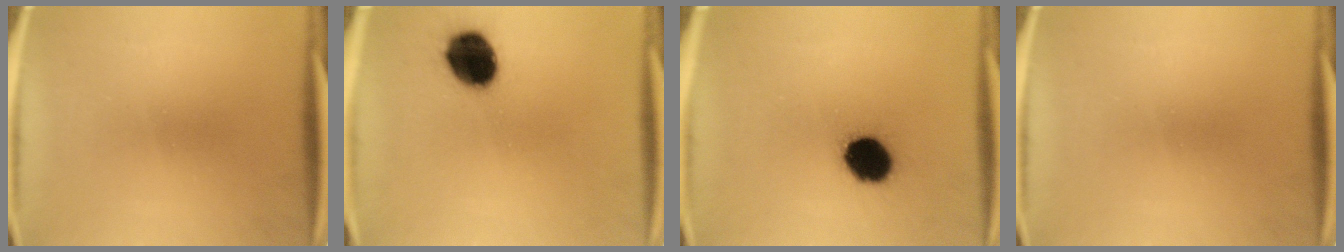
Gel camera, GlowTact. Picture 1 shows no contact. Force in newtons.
{"total": 13.2}
{"total": 11.9}
{"total": 0.0}